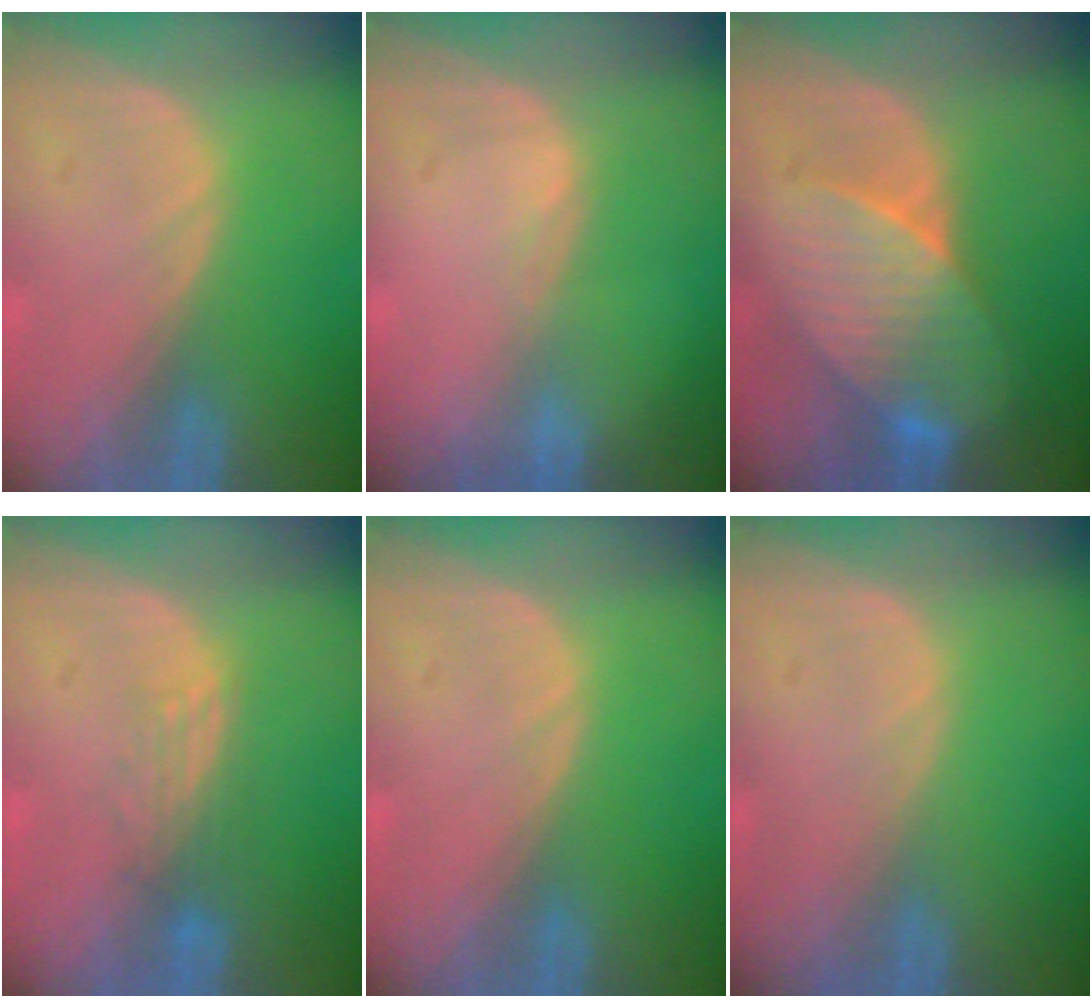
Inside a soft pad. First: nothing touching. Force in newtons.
{"total": 0.6, "press": 0.5, "slide": 0.4}
{"total": 7.5, "press": 7.4, "slide": 1.2}
{"total": 2.8, "press": 2.6, "slide": 1.2}
{"total": 0.0}
{"total": 0.0}